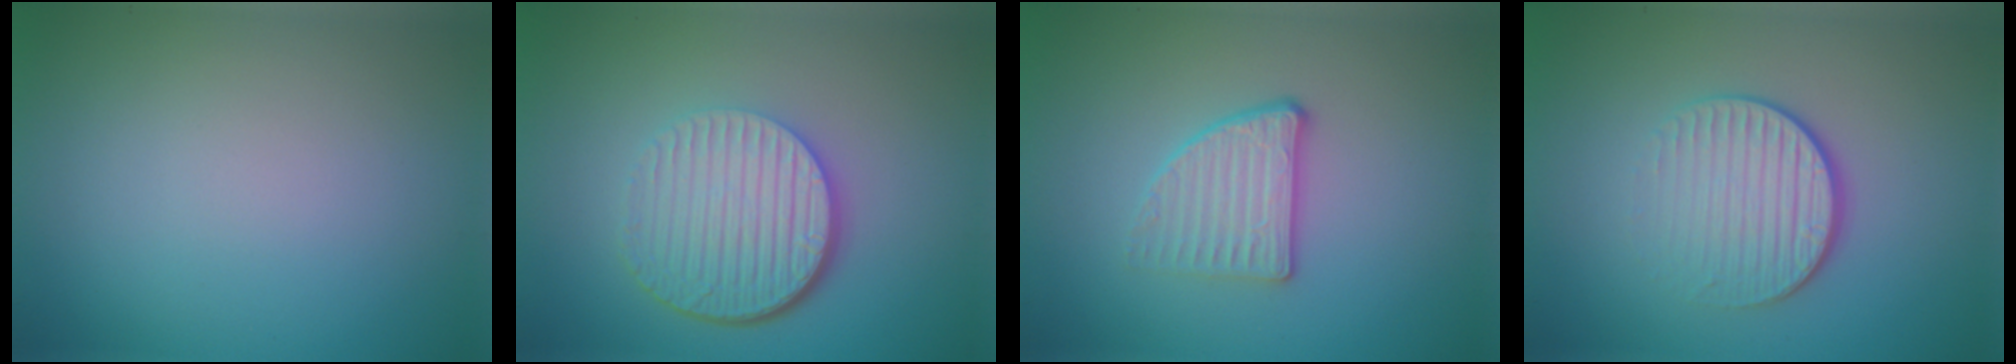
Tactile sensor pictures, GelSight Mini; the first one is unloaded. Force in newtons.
{"total": 6.3, "press": 4.2, "slide": 4.6}
{"total": 2.9, "press": 2.5, "slide": 1.4}
{"total": 4.2, "press": 2.8, "slide": 3.2}